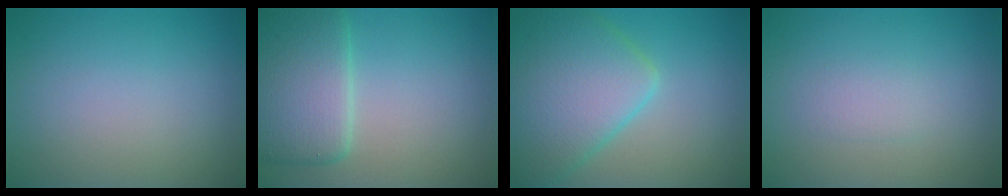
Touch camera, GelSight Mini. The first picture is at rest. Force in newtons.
{"total": 6.4, "press": 6.4, "slide": 0.3}
{"total": 8.5, "press": 8.5, "slide": 0.3}
{"total": 1.2, "press": 1.2, "slide": 0.3}